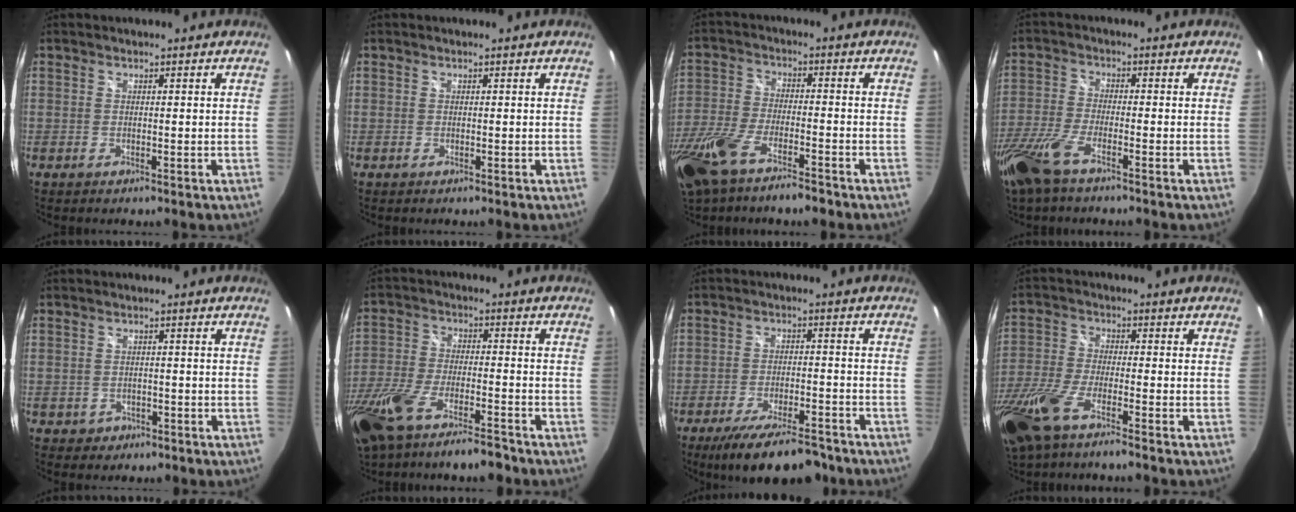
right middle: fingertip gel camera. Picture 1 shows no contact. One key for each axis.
{"total": 0.0}
{"total": 16.0, "fx": -11.1, "fy": 5.1, "fz": 10.3, "tx": -0.240, "ty": -0.044, "tz": -0.210}
{"total": 9.8, "fx": -6.6, "fy": 2.6, "fz": 6.8, "tx": -0.164, "ty": -0.028, "tz": -0.138}
{"total": 2.8, "fx": -1.1, "fy": 2.5, "fz": 0.6, "tx": -0.020, "ty": 0.002, "tz": -0.010}
{"total": 18.1, "fx": -13.2, "fy": 5.0, "fz": 11.2, "tx": -0.254, "ty": -0.050, "tz": -0.237}
{"total": 13.7, "fx": -11.0, "fy": 3.5, "fz": 7.4, "tx": -0.148, "ty": -0.023, "tz": -0.168}
{"total": 13.8, "fx": -9.3, "fy": 3.1, "fz": 9.7, "tx": -0.226, "ty": -0.041, "tz": -0.185}